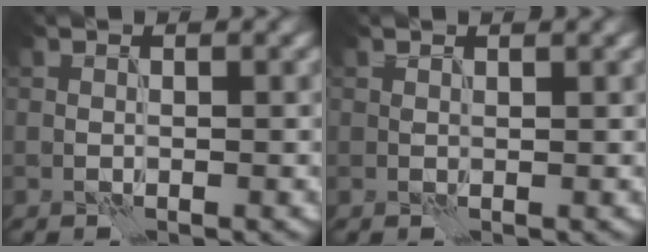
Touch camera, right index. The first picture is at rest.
{"total": 0.6, "force": [0.5, 0.1, 0.2], "torque": [-0.003, -0.002, 0.005]}